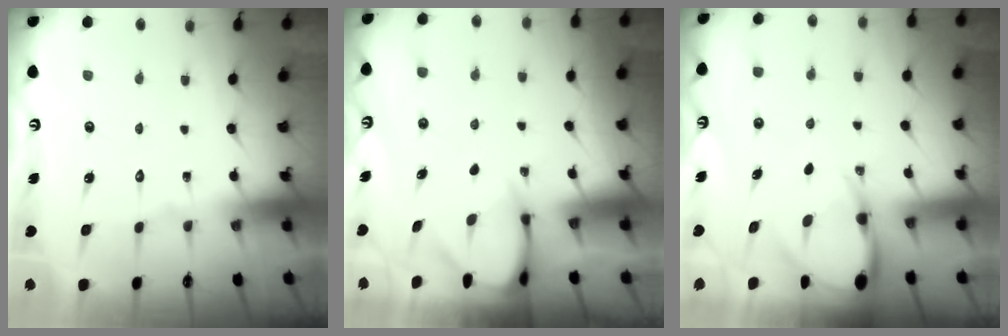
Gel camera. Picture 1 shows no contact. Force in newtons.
{"total": 3.4, "press": 3.4, "slide": 0.3}
{"total": 5.8, "press": 5.7, "slide": 0.6}